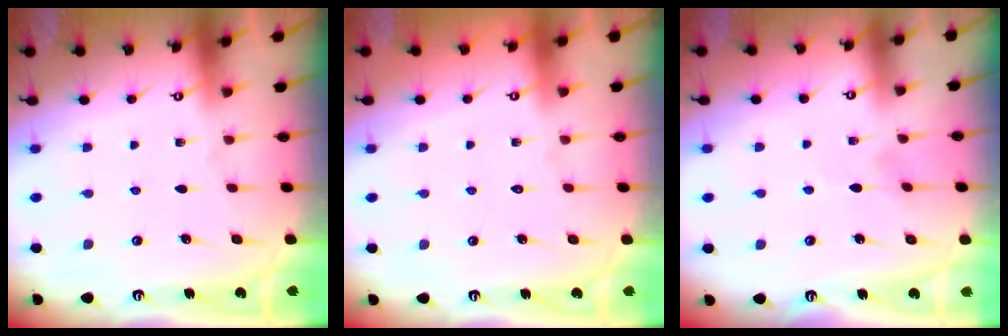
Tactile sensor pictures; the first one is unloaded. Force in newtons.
{"total": 1.6, "press": 1.6, "slide": 0.1}
{"total": 2.2, "press": 2.2, "slide": 0.3}